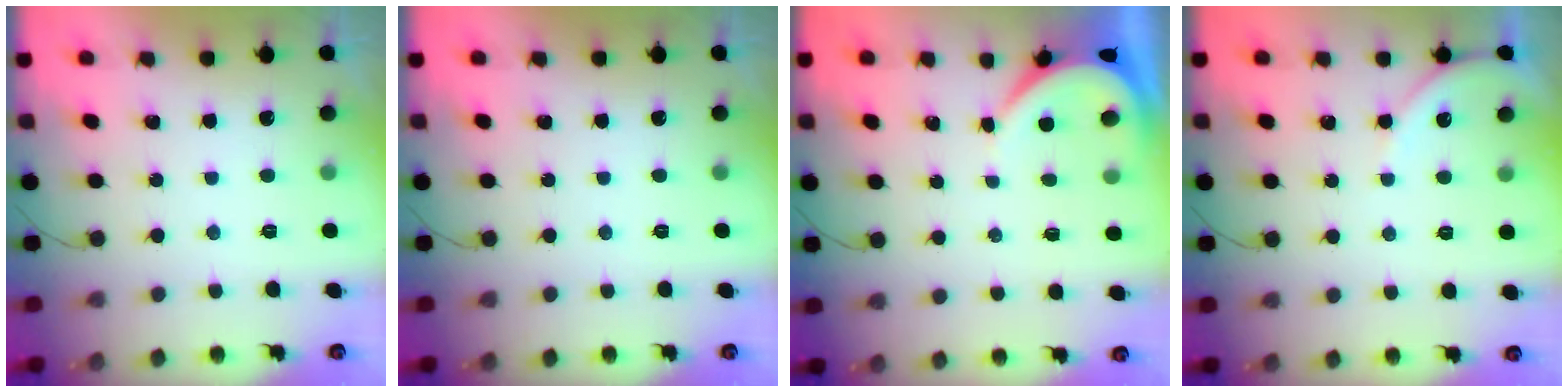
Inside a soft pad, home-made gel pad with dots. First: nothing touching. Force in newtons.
{"total": 0.0}
{"total": 3.6, "press": 3.5, "slide": 0.5}
{"total": 4.9, "press": 4.8, "slide": 0.6}